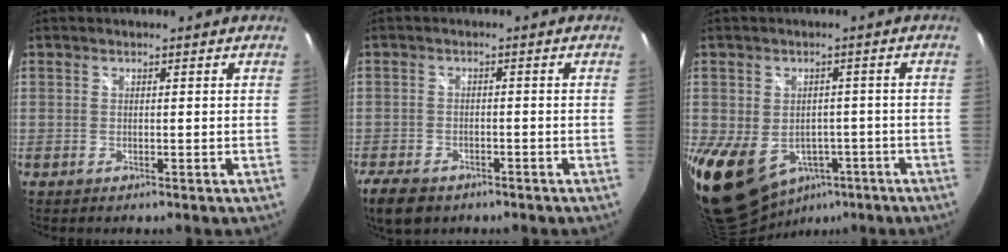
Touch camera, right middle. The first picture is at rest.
{"total": 7.3, "force": [-5.1, 3.9, 3.4], "torque": [-0.094, -0.015, -0.090]}
{"total": 13.8, "force": [-5.0, 10.6, 7.4], "torque": [-0.170, -0.014, -0.053]}